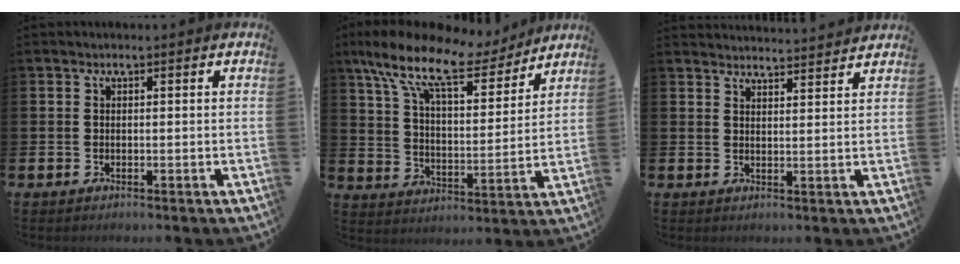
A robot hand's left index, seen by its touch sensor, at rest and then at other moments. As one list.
[{"total": 12.8, "force": [9.9, 4.4, 6.7], "torque": [-0.156, -0.053, 0.170]}, {"total": 3.4, "force": [3.4, -0.2, -0.1], "torque": [-0.001, -0.026, 0.061]}]